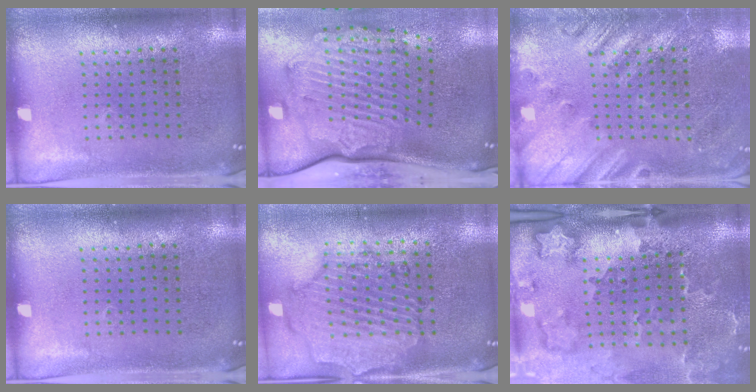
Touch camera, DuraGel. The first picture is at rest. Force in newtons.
{"total": 3.3, "press": 2.5, "slide": 2.2}
{"total": 2.3, "press": 2.2, "slide": 0.7}
{"total": 0.0}
{"total": 1.6, "press": 1.6, "slide": 0.3}
{"total": 3.5, "press": 2.4, "slide": 2.6}